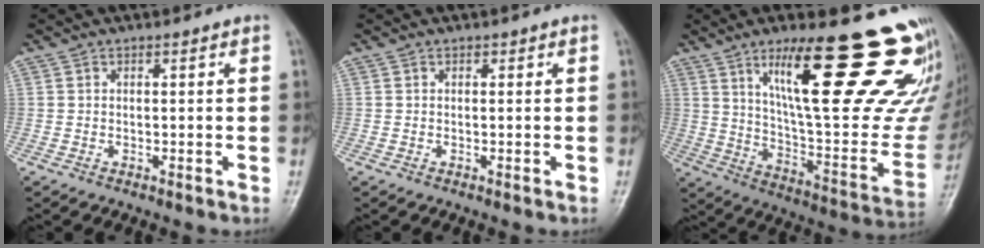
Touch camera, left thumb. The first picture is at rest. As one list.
[{"total": 0.0}, {"total": 30.0, "force": [18.3, 5.9, 23.0], "torque": [-0.263, -0.084, 0.283]}]